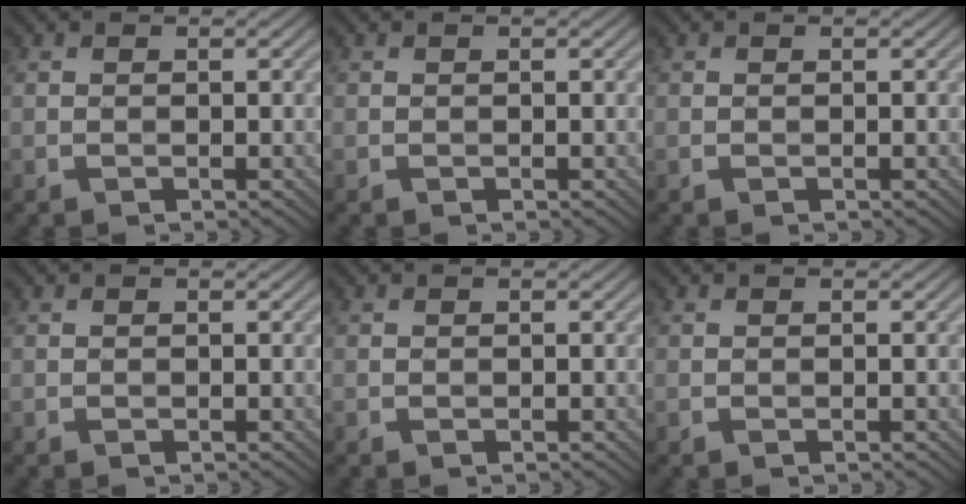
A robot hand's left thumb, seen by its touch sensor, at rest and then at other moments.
{"total": 0.0}
{"total": 0.0}
{"total": 0.0}
{"total": 0.0}
{"total": 0.0}